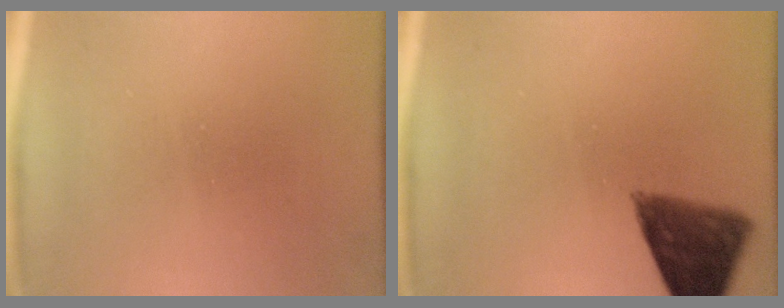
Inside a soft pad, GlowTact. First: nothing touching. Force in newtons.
{"total": 8.2}